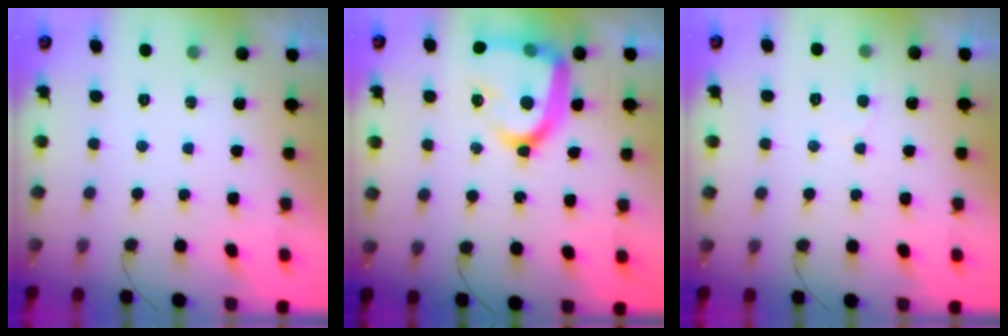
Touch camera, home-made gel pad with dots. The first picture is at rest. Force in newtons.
{"total": 19.2, "press": 19.1, "slide": 1.7}
{"total": 3.7, "press": 3.7, "slide": 0.4}